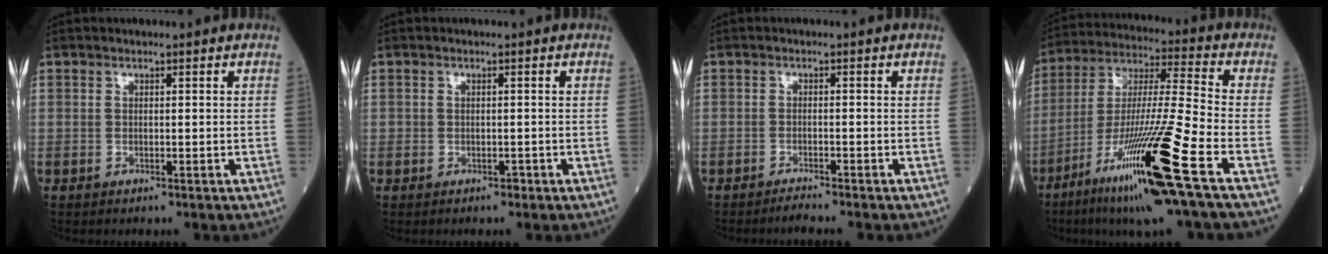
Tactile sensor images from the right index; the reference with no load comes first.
{"total": 0.7, "force": [-0.1, 0.6, 0.3], "torque": [-0.007, 0.005, 0.002]}
{"total": 1.9, "force": [-1.8, -0.5, 0.4], "torque": [-0.012, -0.006, -0.033]}
{"total": 19.3, "force": [-9.6, -1.0, 16.8], "torque": [-0.323, -0.043, -0.176]}